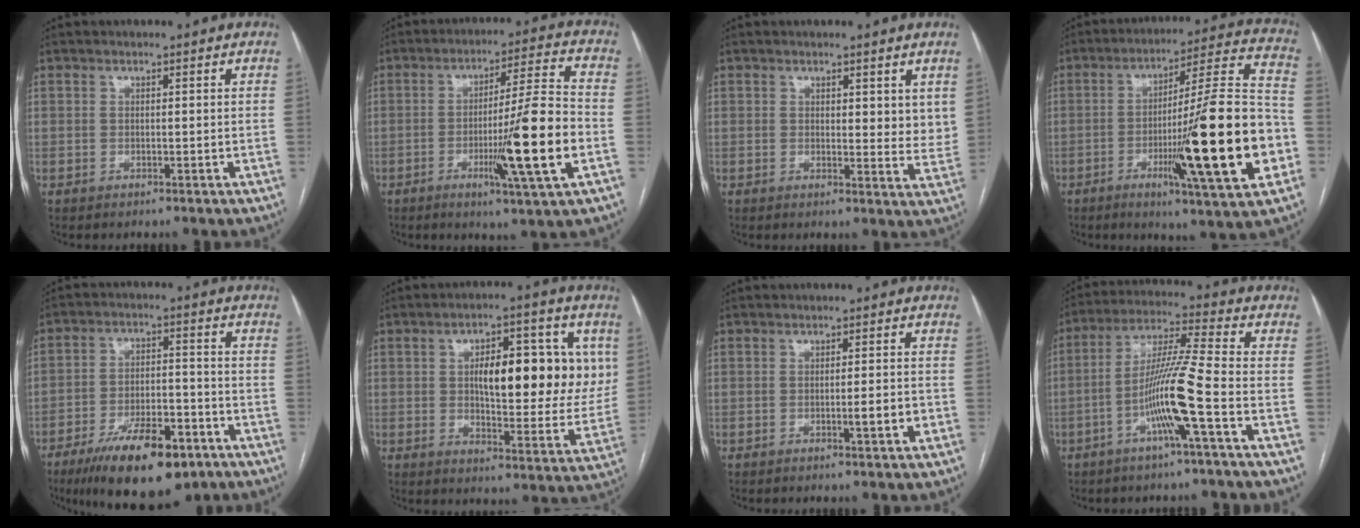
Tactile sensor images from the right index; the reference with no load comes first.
{"total": 14.7, "force": [-3.9, -0.7, 14.2], "torque": [-0.229, -0.015, -0.067]}
{"total": 4.3, "force": [2.3, 2.1, 3.0], "torque": [-0.024, -0.018, 0.028]}
{"total": 23.7, "force": [-6.2, 0.4, 22.9], "torque": [-0.319, -0.007, -0.099]}
{"total": 15.8, "force": [-10.0, 5.4, 11.0], "torque": [-0.177, -0.005, -0.160]}
{"total": 16.2, "force": [3.5, 6.2, 14.5], "torque": [-0.192, 0.020, 0.055]}
{"total": 2.4, "force": [-0.7, 0.3, 2.2], "torque": [-0.034, 0.000, -0.010]}
{"total": 11.2, "force": [-4.0, -1.2, 10.4], "torque": [-0.201, 0.005, -0.080]}